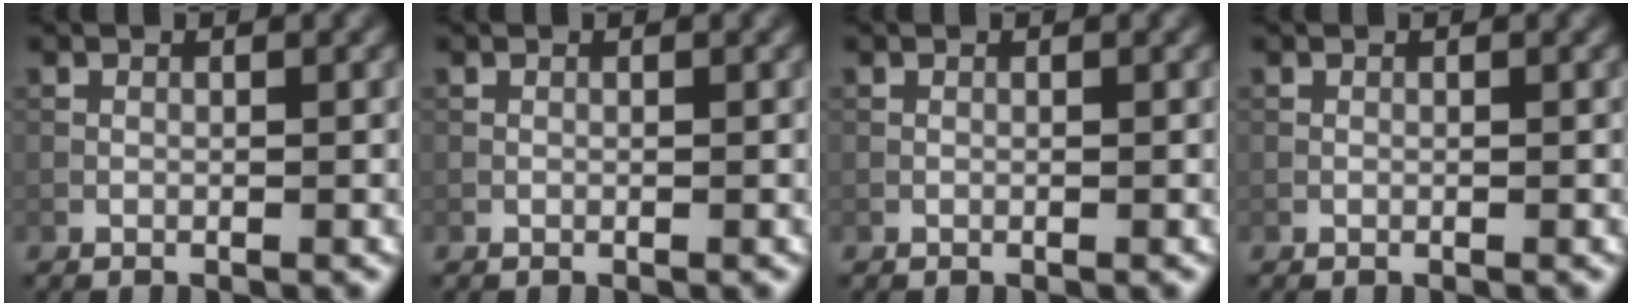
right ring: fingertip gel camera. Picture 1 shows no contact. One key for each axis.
{"total": 0.0}
{"total": 0.0}
{"total": 0.0}